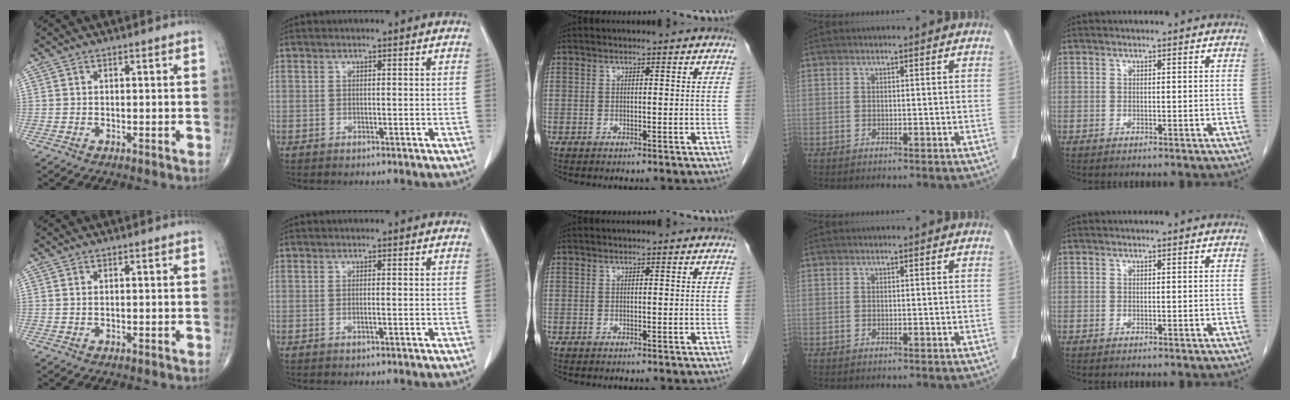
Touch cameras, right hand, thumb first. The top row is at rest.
{"thumb": {"total": 0.6, "force": [0.2, 0.3, 0.4], "torque": [-0.011, 0.002, 0.006]}, "index": {"total": 0.8, "force": [-0.2, 0.0, 0.7], "torque": [-0.016, -0.001, -0.003]}}